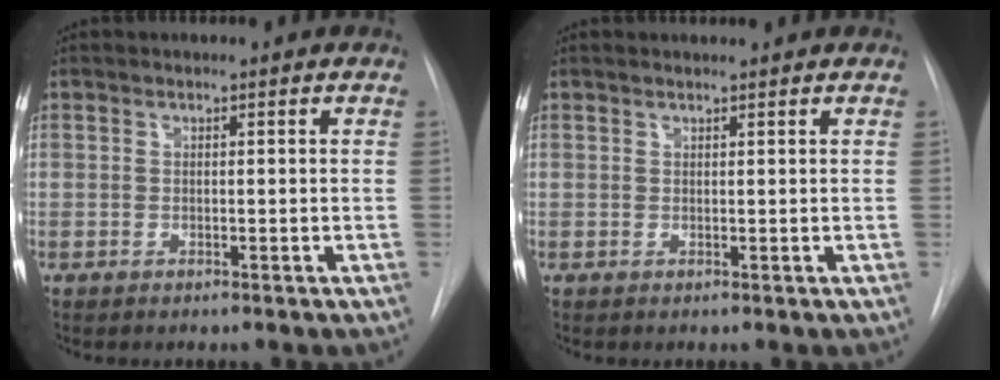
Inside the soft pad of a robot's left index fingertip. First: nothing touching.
{"total": 1.2, "force": [1.1, 0.0, 0.2], "torque": [-0.006, 0.010, 0.022]}